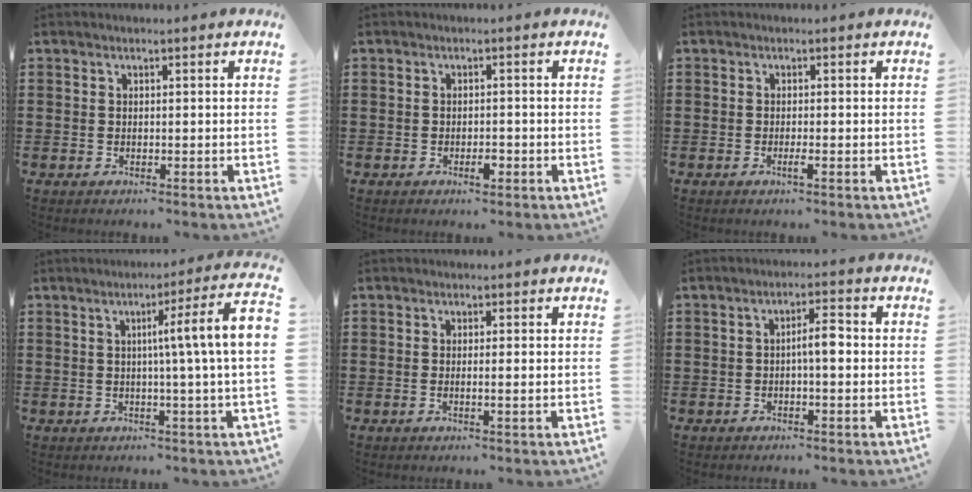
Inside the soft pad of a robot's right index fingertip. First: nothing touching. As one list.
[{"total": 2.0, "force": [-1.0, 0.8, 1.5], "torque": [-0.029, 0.001, -0.018]}, {"total": 1.3, "force": [-0.7, 0.1, 1.1], "torque": [-0.028, -0.007, -0.014]}, {"total": 8.2, "force": [0.6, -0.9, 8.1], "torque": [-0.133, -0.013, 0.000]}, {"total": 1.3, "force": [-0.2, -0.2, 1.2], "torque": [-0.021, -0.005, -0.005]}, {"total": 3.8, "force": [-0.5, 0.8, 3.7], "torque": [-0.068, 0.007, -0.012]}]